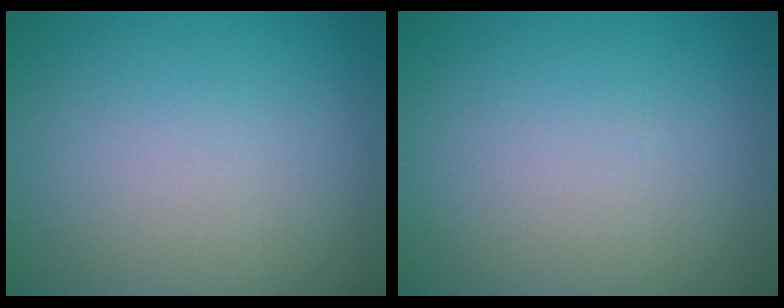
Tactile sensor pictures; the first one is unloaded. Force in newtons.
{"total": 0.0}